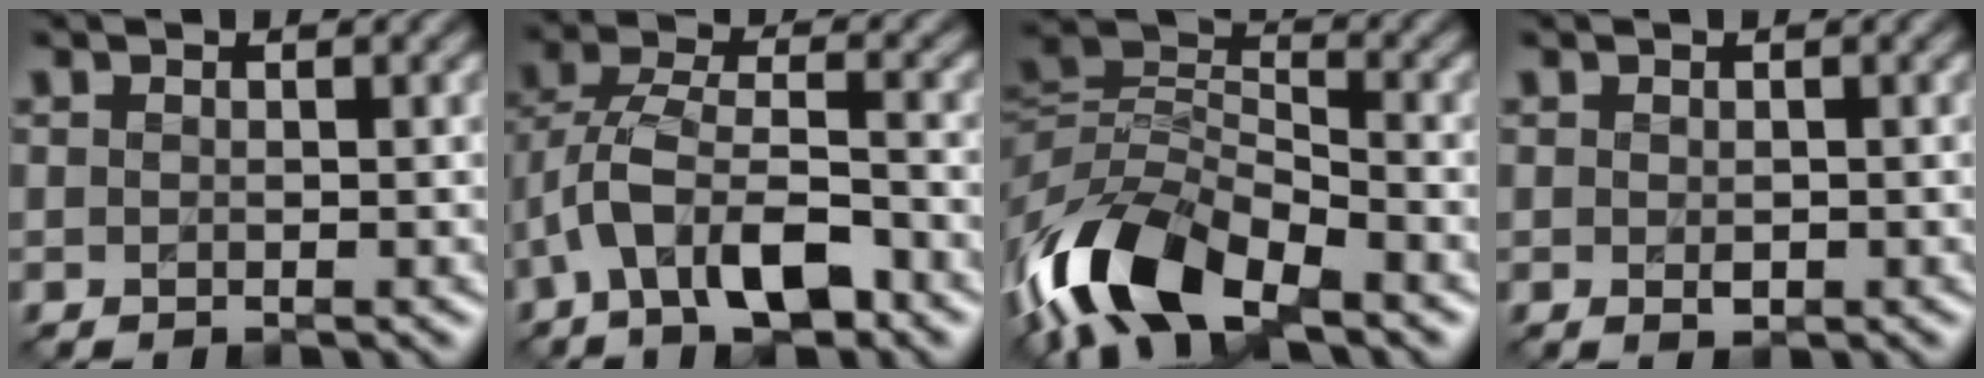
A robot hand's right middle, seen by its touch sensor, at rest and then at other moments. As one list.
[{"total": 7.9, "force": [-3.8, 3.7, 5.9], "torque": [-0.111, 0.011, -0.078]}, {"total": 10.5, "force": [-6.0, 4.9, 7.0], "torque": [-0.135, 0.000, -0.129]}, {"total": 0.8, "force": [-0.1, 0.5, 0.6], "torque": [-0.009, -0.002, 0.000]}]